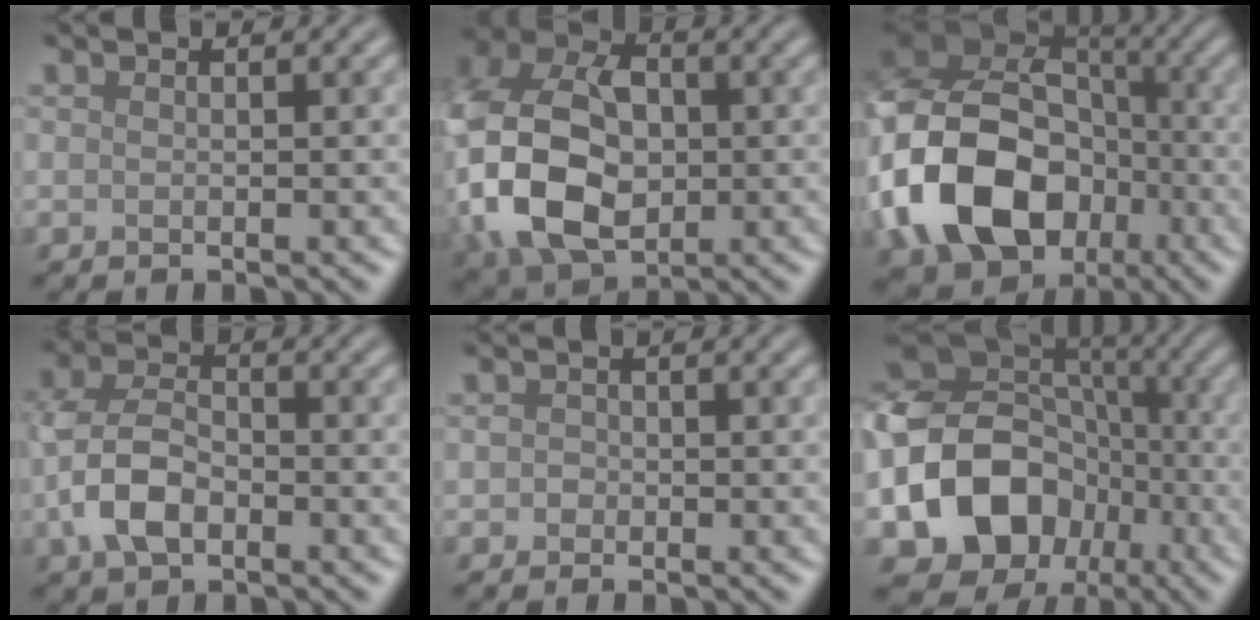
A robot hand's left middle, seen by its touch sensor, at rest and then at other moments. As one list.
[{"total": 14.4, "force": [-1.9, 10.2, 10.0], "torque": [-0.227, -0.006, -0.042]}, {"total": 15.3, "force": [-4.9, 11.8, 8.4], "torque": [-0.192, -0.021, -0.097]}, {"total": 5.3, "force": [-1.7, 3.5, 3.7], "torque": [-0.083, 0.003, -0.038]}, {"total": 0.8, "force": [-0.2, 0.8, 0.2], "torque": [0.007, 0.002, -0.007]}, {"total": 14.1, "force": [-4.1, 11.7, 6.8], "torque": [-0.147, -0.008, -0.076]}]